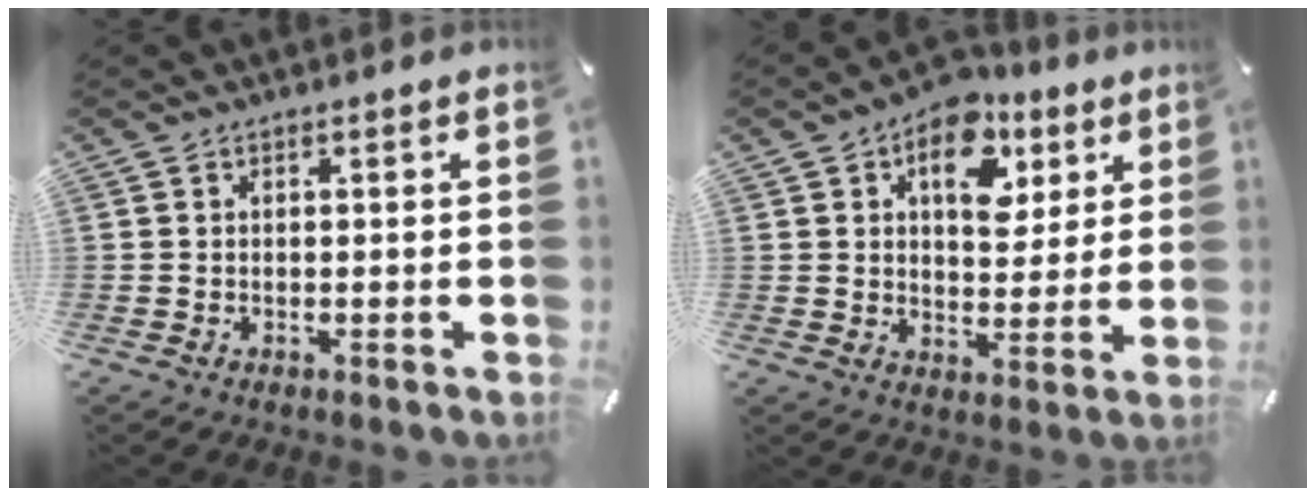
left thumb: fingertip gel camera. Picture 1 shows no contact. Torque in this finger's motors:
{"motor_torque": [0.49, 0.45, 1.25, -0.61, 0.26]}